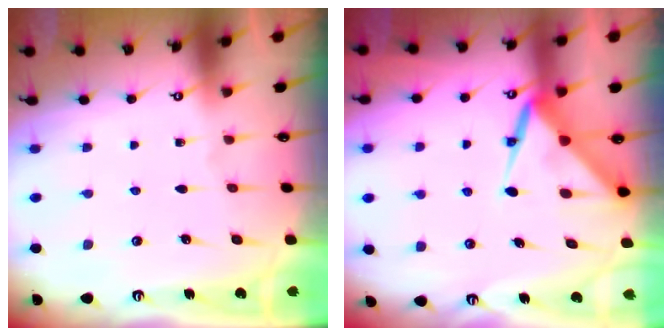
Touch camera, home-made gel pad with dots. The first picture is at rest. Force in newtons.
{"total": 8.1, "press": 8.1, "slide": 0.9}